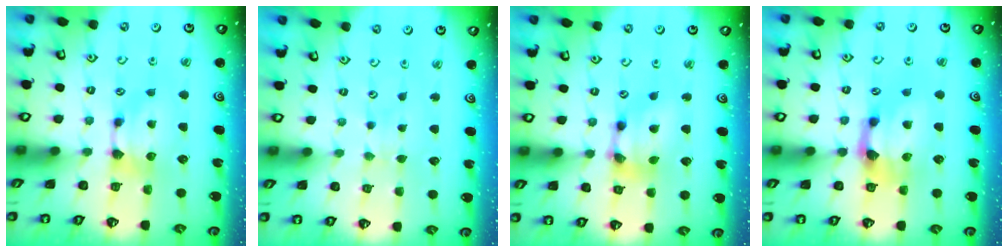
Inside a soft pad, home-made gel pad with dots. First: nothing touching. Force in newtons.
{"total": 2.6, "press": 2.6, "slide": 0.2}
{"total": 5.3, "press": 4.7, "slide": 2.4}
{"total": 2.8, "press": 2.4, "slide": 1.5}